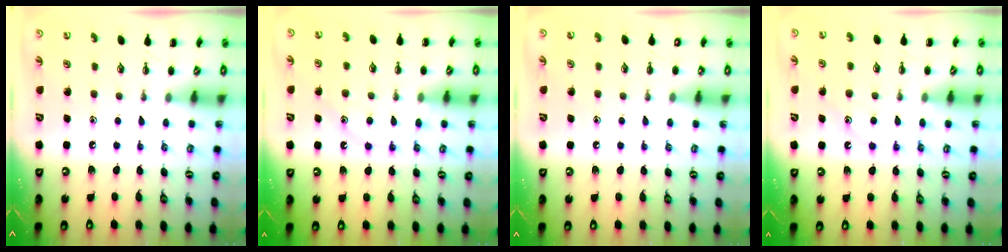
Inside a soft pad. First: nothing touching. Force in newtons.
{"total": 11.9, "press": 11.9, "slide": 0.7}
{"total": 1.3, "press": 1.3, "slide": 0.1}
{"total": 12.3, "press": 12.2, "slide": 1.0}